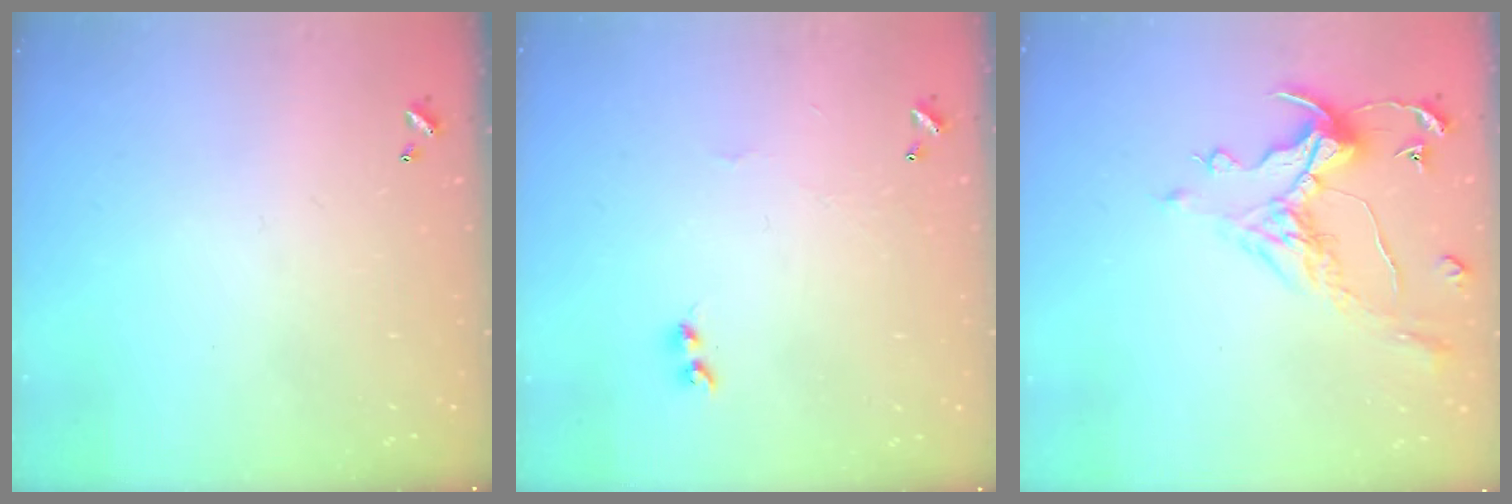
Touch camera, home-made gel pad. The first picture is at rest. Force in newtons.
{"total": 2.7, "press": 2.7, "slide": 0.7}
{"total": 1.0, "press": 0.2, "slide": 1.0}